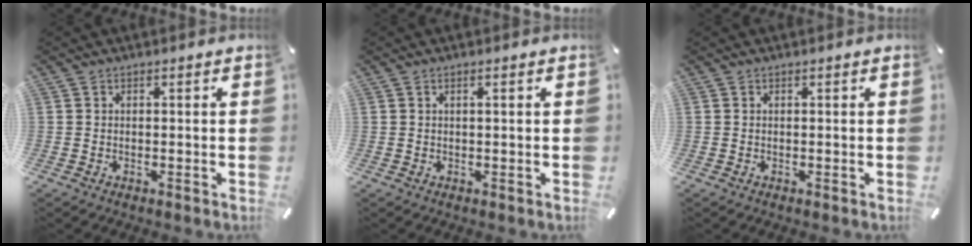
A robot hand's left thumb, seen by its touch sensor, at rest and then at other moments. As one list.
[{"total": 0.9, "force": [0.3, 0.0, 0.9], "torque": [-0.017, -0.001, 0.004]}, {"total": 0.0}]